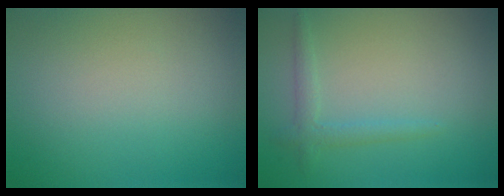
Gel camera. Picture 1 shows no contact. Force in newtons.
{"total": 1.6, "press": 1.6, "slide": 0.1}